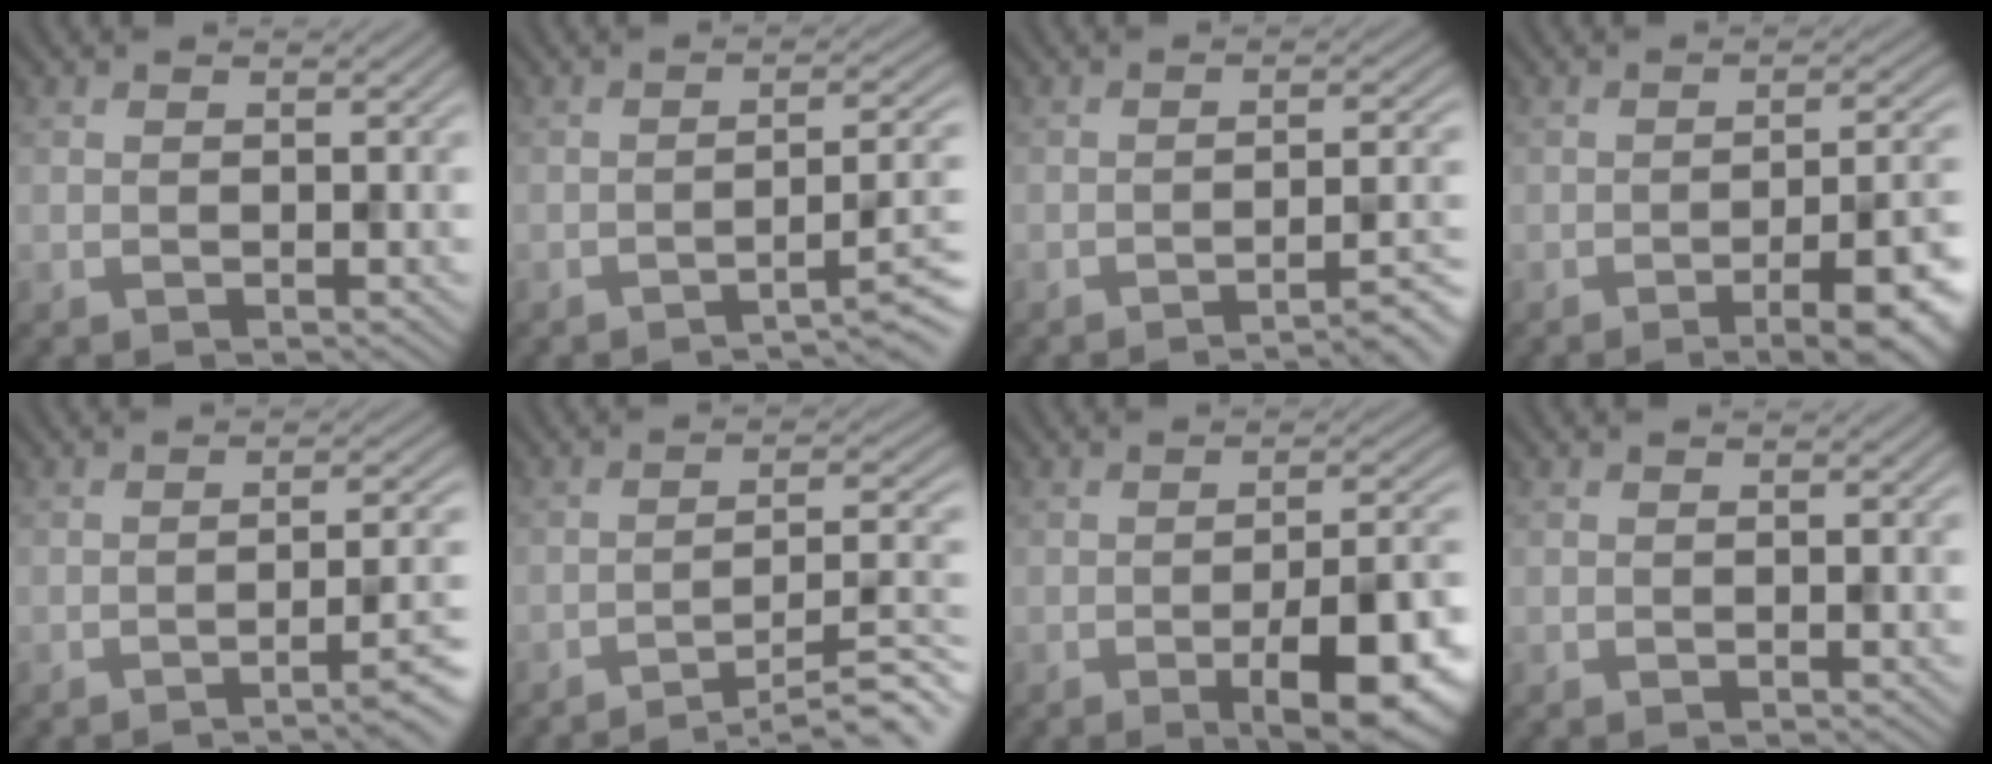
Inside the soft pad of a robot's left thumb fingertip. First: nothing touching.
{"total": 5.3, "force": [-3.2, 0.7, 4.2], "torque": [-0.057, 0.018, -0.060]}
{"total": 5.3, "force": [-3.7, 0.7, 3.8], "torque": [-0.049, 0.014, -0.061]}
{"total": 8.6, "force": [-4.6, 2.0, 7.0], "torque": [-0.096, 0.000, -0.063]}
{"total": 5.7, "force": [-3.1, 0.9, 4.7], "torque": [-0.061, 0.007, -0.054]}
{"total": 9.1, "force": [-6.8, 1.0, 6.0], "torque": [-0.091, 0.020, -0.102]}
{"total": 9.4, "force": [-4.1, 2.8, 8.0], "torque": [-0.116, -0.005, -0.060]}
{"total": 0.0}